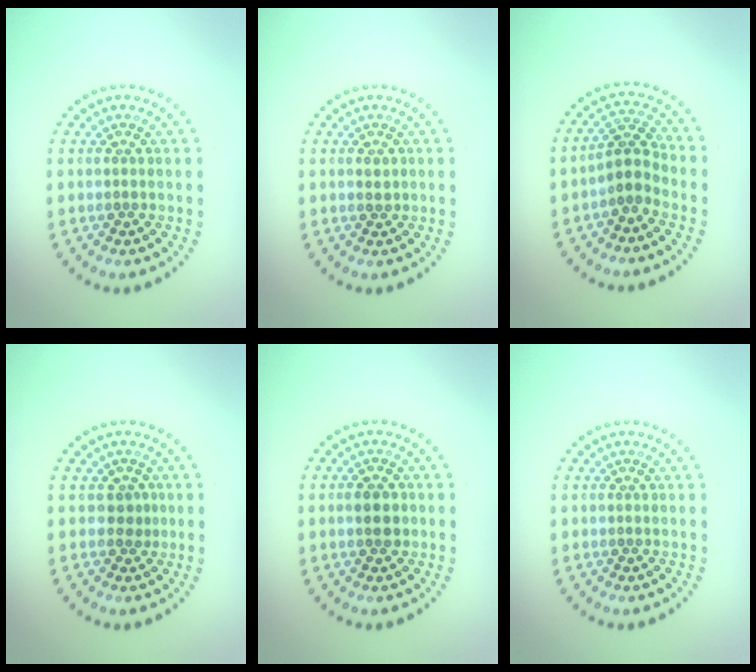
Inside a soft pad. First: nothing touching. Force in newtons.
{"total": 0.9, "press": 0.9, "slide": 0.2}
{"total": 2.5, "press": 2.1, "slide": 1.5}
{"total": 1.3, "press": 1.1, "slide": 0.8}
{"total": 2.2, "press": 2.2, "slide": 0.1}
{"total": 0.0}